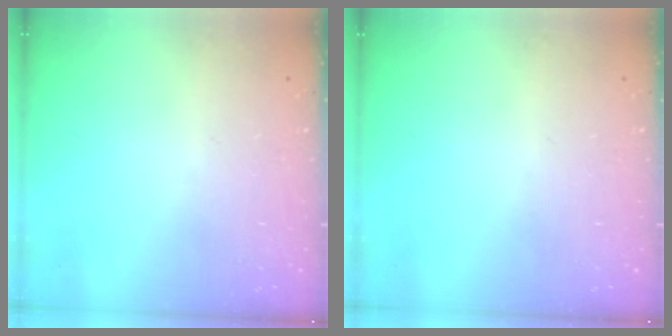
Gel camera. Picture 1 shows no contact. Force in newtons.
{"total": 0.0}